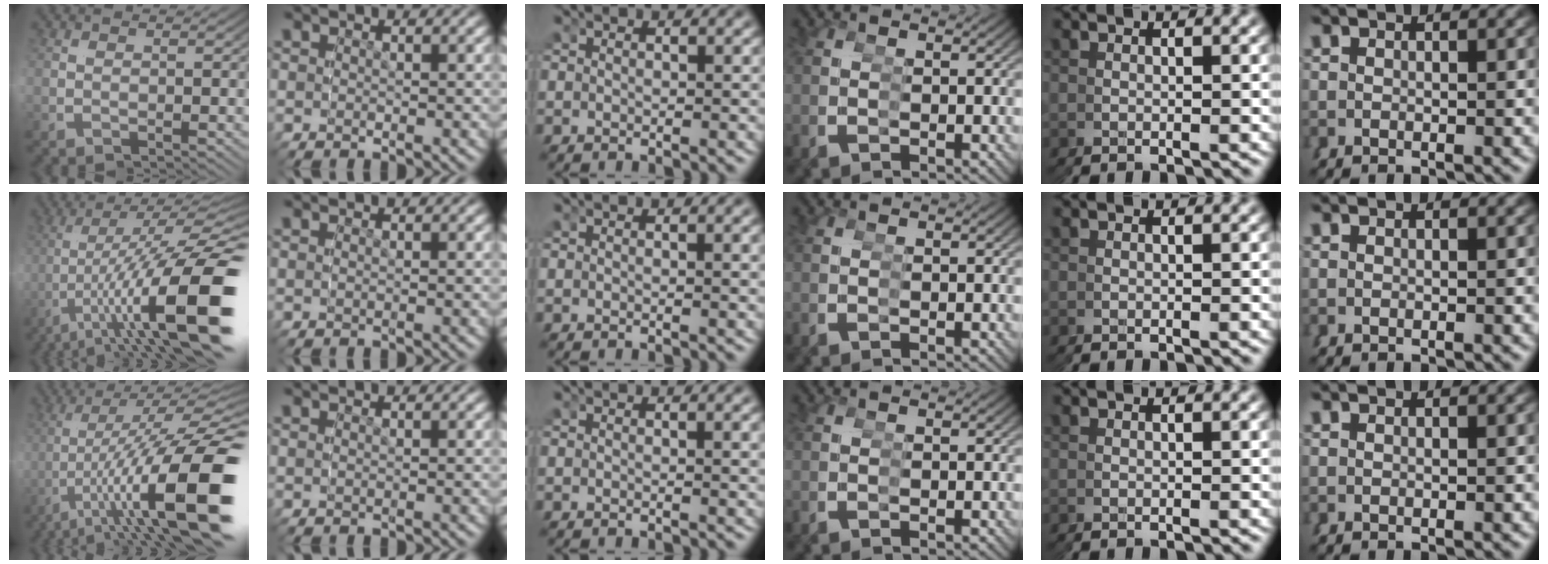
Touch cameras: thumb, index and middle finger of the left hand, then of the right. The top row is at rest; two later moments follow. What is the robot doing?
{"motion": "grasp_and_lifting", "object": "cup"}